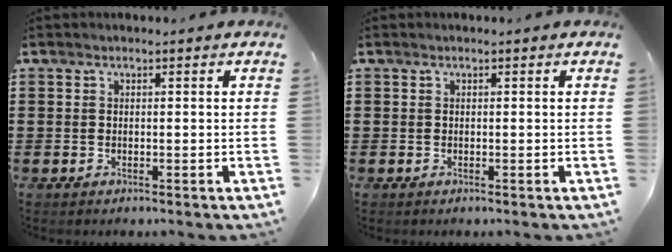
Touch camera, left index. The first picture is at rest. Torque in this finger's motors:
{"motor_torque": [0.00, 0.00, 0.00, 0.00]}